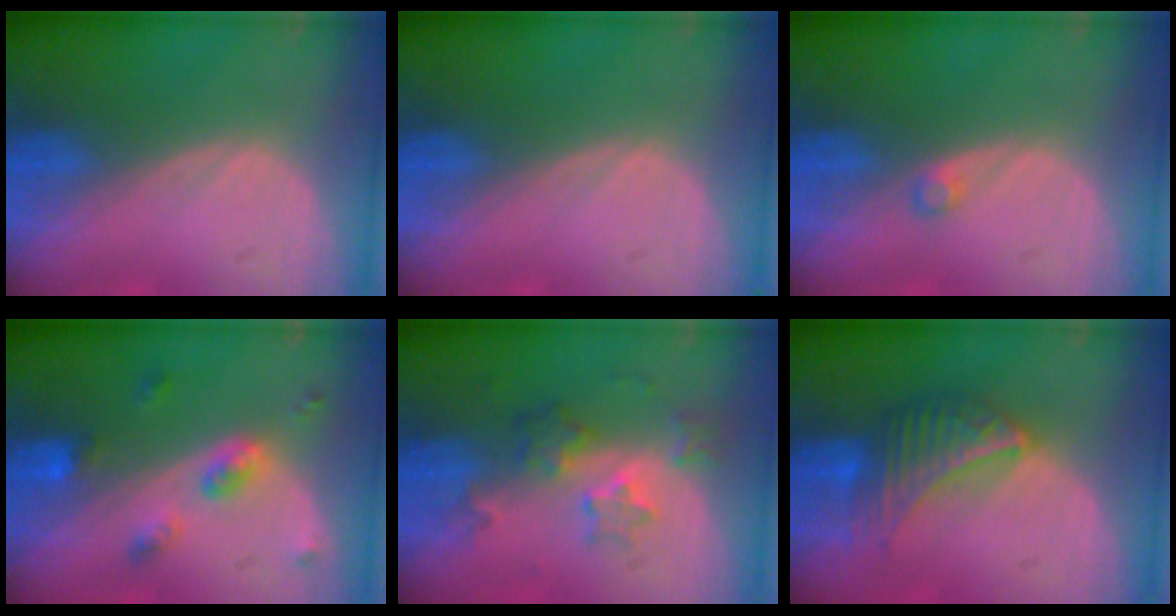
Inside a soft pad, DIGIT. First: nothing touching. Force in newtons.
{"total": 0.0}
{"total": 1.2, "press": 1.2, "slide": 0.2}
{"total": 5.1, "press": 4.5, "slide": 2.3}
{"total": 6.1, "press": 5.5, "slide": 2.7}
{"total": 6.6, "press": 6.5, "slide": 1.0}